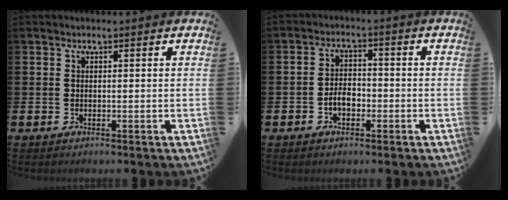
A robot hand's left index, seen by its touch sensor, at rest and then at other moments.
{"total": 3.0, "force": [-1.2, 1.9, 2.0], "torque": [-0.030, 0.002, -0.027]}